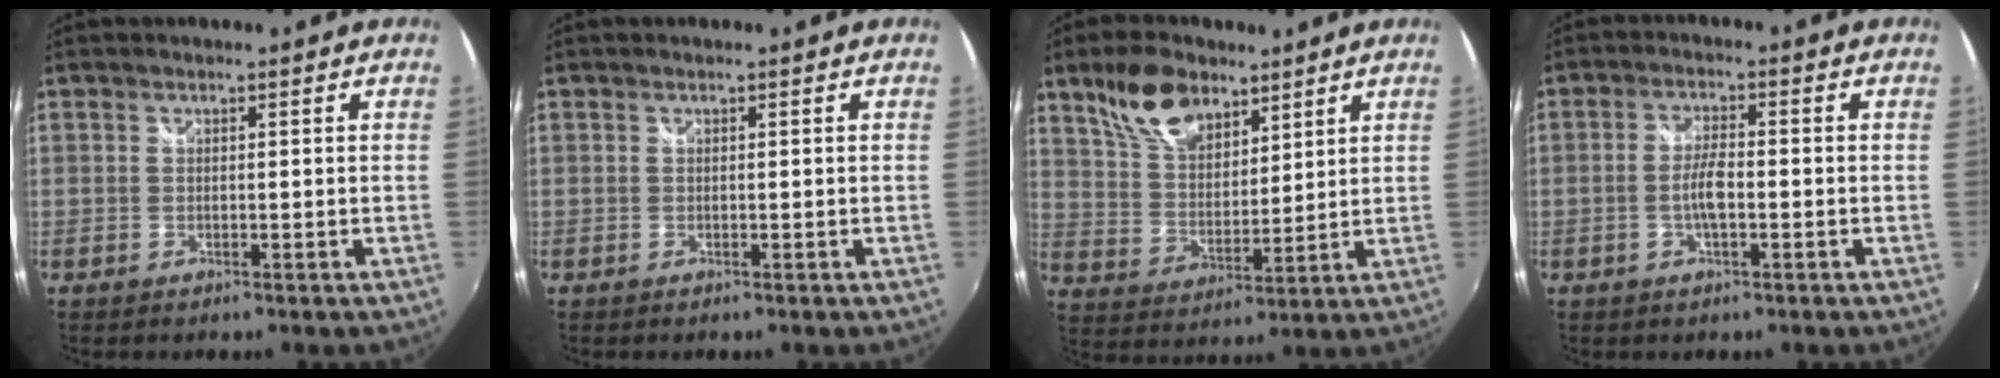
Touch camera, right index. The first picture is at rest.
{"total": 0.0}
{"total": 12.5, "force": [8.2, 6.7, 6.6], "torque": [-0.126, 0.021, 0.159]}
{"total": 4.3, "force": [-1.2, 1.2, 4.0], "torque": [-0.081, 0.002, -0.022]}